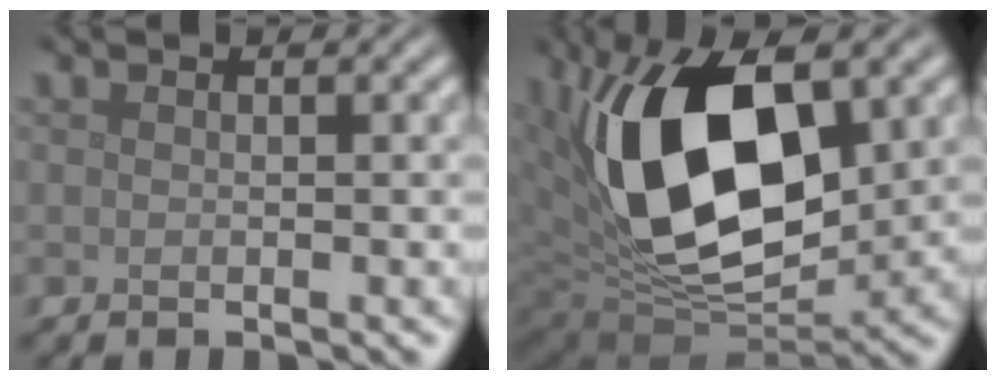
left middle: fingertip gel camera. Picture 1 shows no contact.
{"total": 16.5, "force": [3.1, 9.4, 13.3], "torque": [-0.228, -0.003, 0.053]}